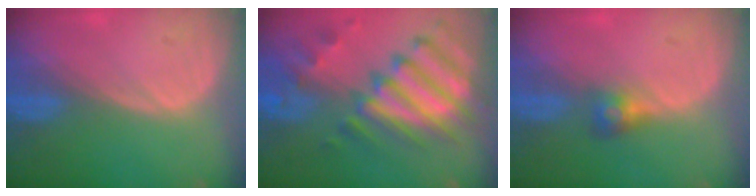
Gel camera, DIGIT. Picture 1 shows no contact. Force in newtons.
{"total": 11.9, "press": 10.3, "slide": 5.9}
{"total": 2.8, "press": 2.6, "slide": 0.9}